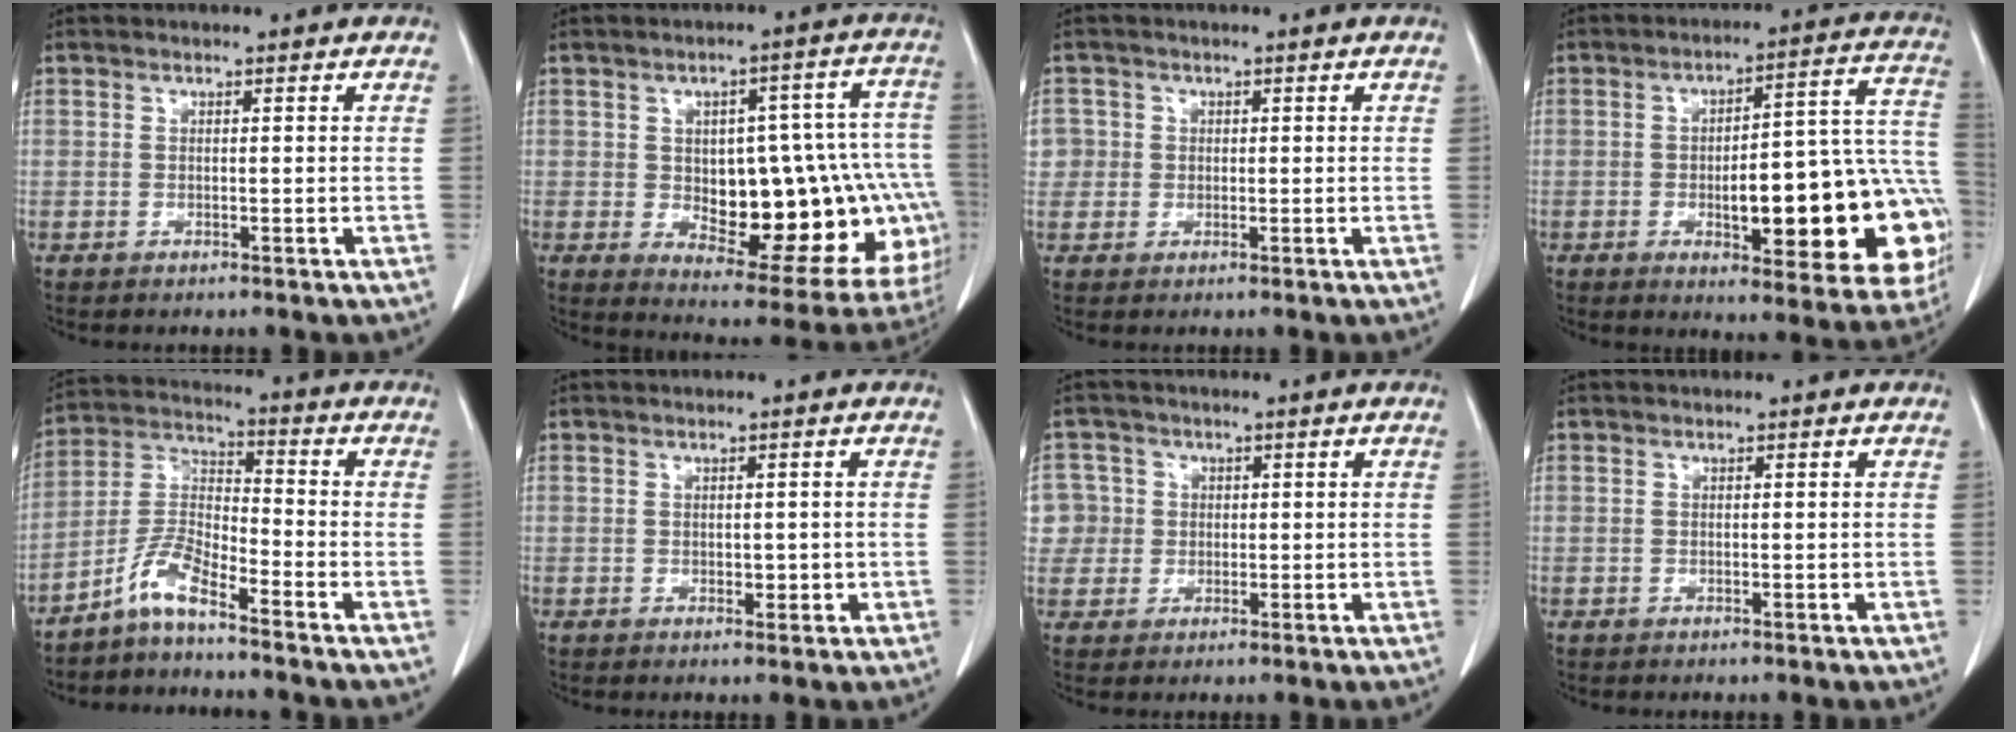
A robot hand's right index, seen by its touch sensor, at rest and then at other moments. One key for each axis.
{"total": 22.9, "fx": -2.8, "fy": 9.8, "fz": 20.5, "tx": -0.187, "ty": 0.043, "tz": -0.006}
{"total": 3.6, "fx": 0.4, "fy": 3.5, "fz": 0.2, "tx": 0.005, "ty": 0.012, "tz": 0.008}
{"total": 22.9, "fx": -5.3, "fy": 6.2, "fz": 21.5, "tx": -0.191, "ty": 0.037, "tz": -0.050}
{"total": 6.5, "fx": -5.1, "fy": 0.9, "fz": 4.0, "tx": -0.095, "ty": 0.001, "tz": -0.105}
{"total": 1.6, "fx": -0.1, "fy": 1.0, "fz": 1.2, "tx": -0.014, "ty": 0.001, "tz": 0.003}
{"total": 6.0, "fx": 0.8, "fy": 5.9, "fz": 0.1, "tx": -0.001, "ty": 0.024, "tz": 0.019}
{"total": 0.0}